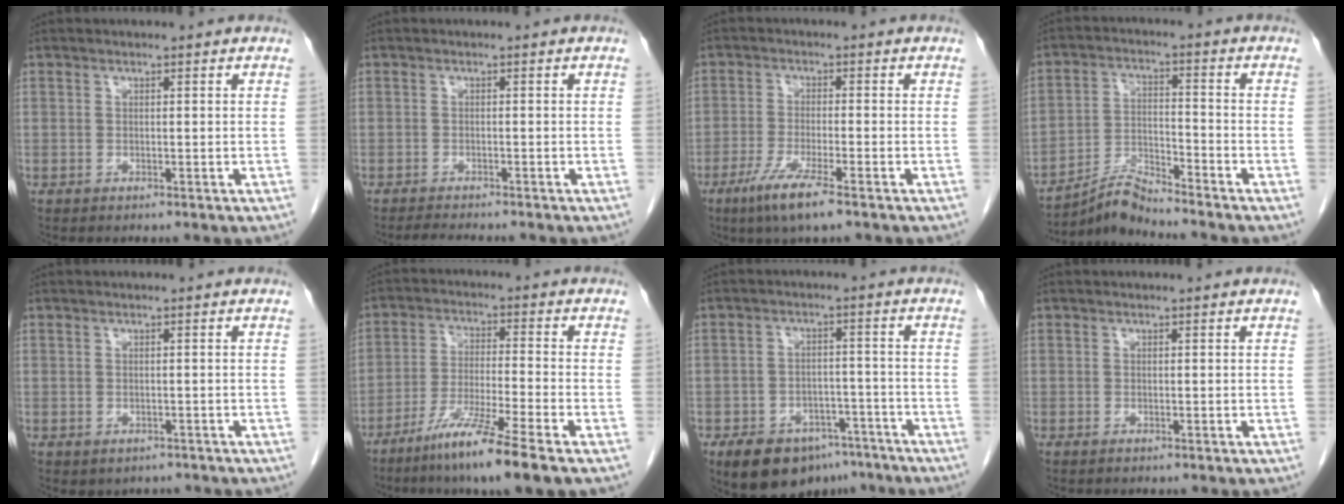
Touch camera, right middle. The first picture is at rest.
{"total": 3.5, "force": [-3.3, 0.2, 1.3], "torque": [-0.022, -0.012, -0.050]}
{"total": 6.6, "force": [-4.1, 0.2, 5.1], "torque": [-0.105, -0.017, -0.076]}
{"total": 5.9, "force": [-5.8, -0.8, 0.8], "torque": [-0.021, -0.004, -0.108]}
{"total": 2.4, "force": [-1.8, 1.5, 0.5], "torque": [-0.004, 0.003, -0.020]}
{"total": 10.1, "force": [-6.8, -0.9, 7.5], "torque": [-0.144, -0.036, -0.127]}
{"total": 11.6, "force": [-8.1, 6.4, 5.1], "torque": [-0.069, 0.014, -0.120]}
{"total": 0.0}